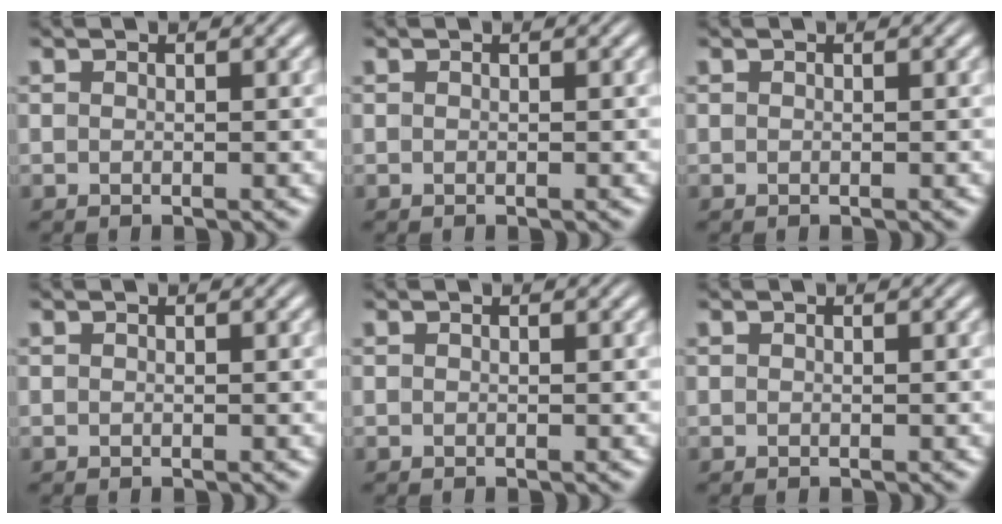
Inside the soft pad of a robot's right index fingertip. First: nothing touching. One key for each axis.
{"total": 0.0}
{"total": 0.0}
{"total": 0.0}
{"total": 0.0}
{"total": 0.0}